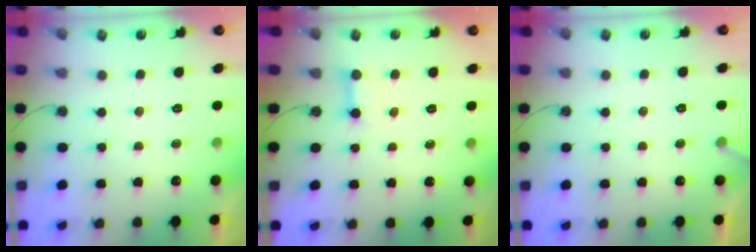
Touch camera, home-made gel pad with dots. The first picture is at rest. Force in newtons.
{"total": 3.9, "press": 3.9, "slide": 0.3}
{"total": 4.9, "press": 4.8, "slide": 0.4}